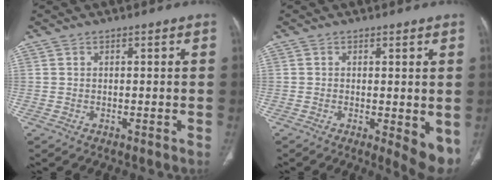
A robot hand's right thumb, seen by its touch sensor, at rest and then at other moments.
{"total": 6.8, "force": [-1.1, 2.3, 6.3], "torque": [-0.080, -0.018, -0.011]}